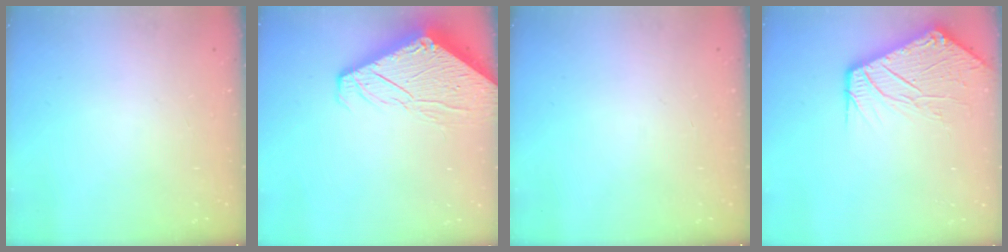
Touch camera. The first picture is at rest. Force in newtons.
{"total": 9.3, "press": 9.3, "slide": 1.0}
{"total": 0.0}
{"total": 11.6, "press": 11.6, "slide": 0.9}